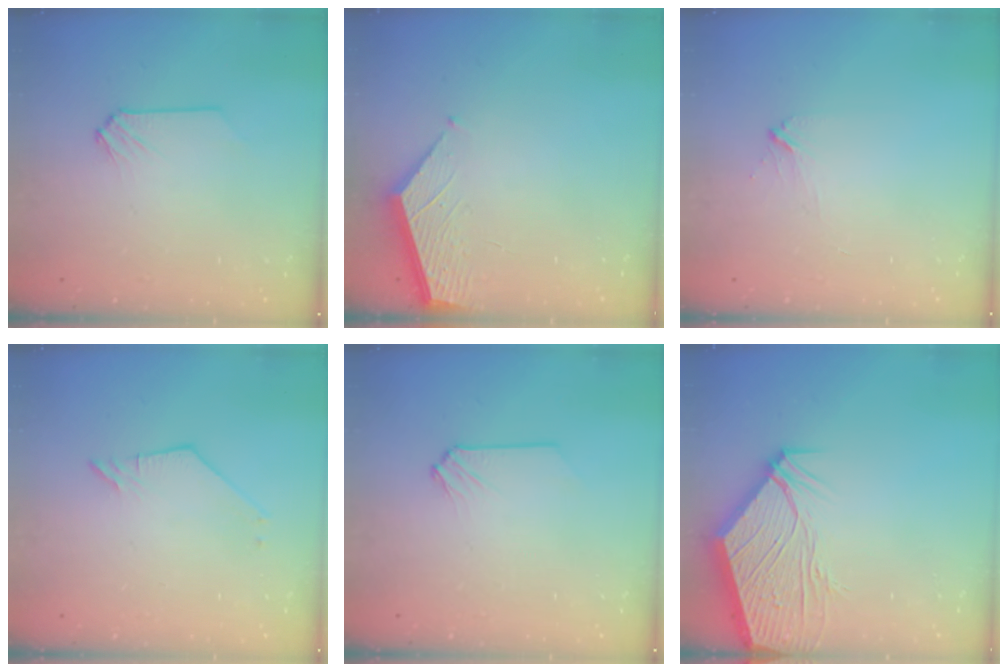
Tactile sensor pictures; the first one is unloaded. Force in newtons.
{"total": 2.1, "press": 2.1, "slide": 0.2}
{"total": 2.1, "press": 2.1, "slide": 0.1}
{"total": 2.1, "press": 2.1, "slide": 0.1}
{"total": 0.0}
{"total": 13.1, "press": 13.0, "slide": 1.6}